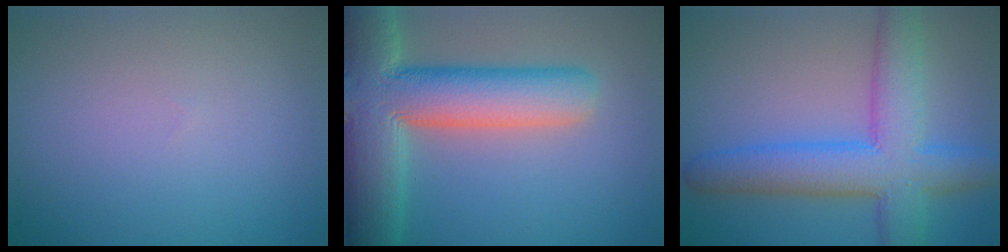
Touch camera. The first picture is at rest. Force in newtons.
{"total": 11.8, "press": 11.8, "slide": 0.9}
{"total": 7.7, "press": 7.7, "slide": 0.2}